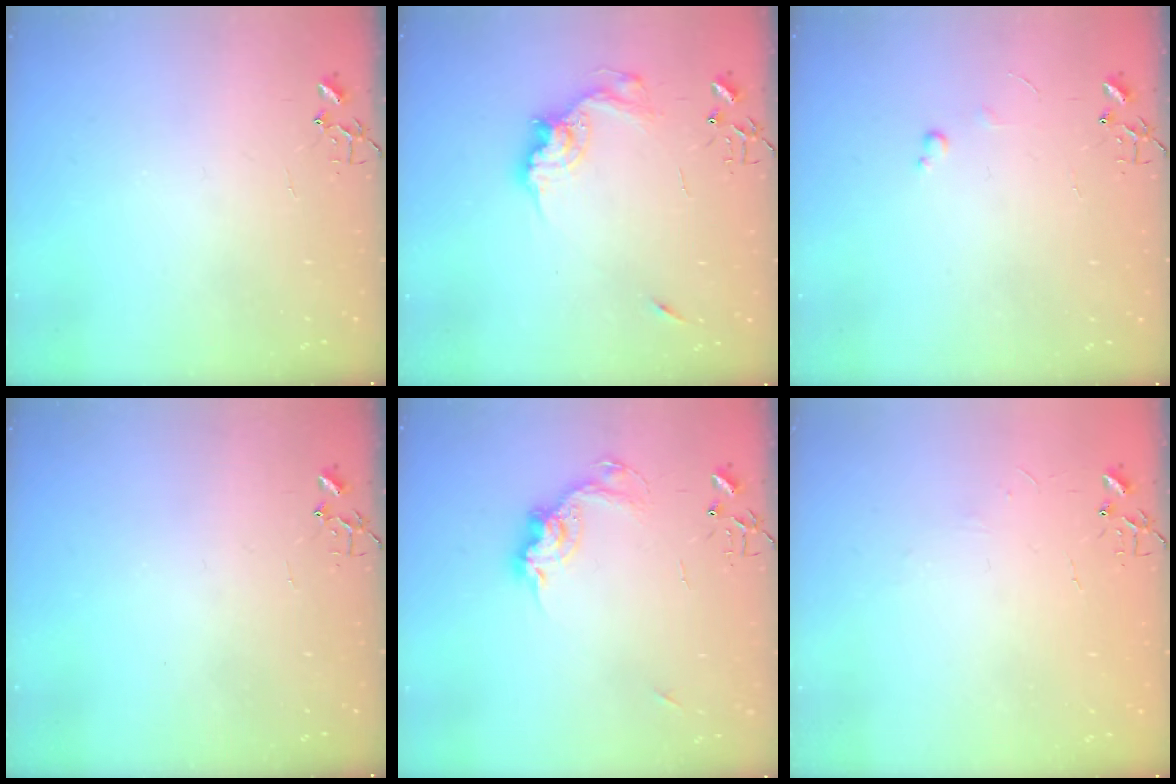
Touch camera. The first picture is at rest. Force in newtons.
{"total": 13.6, "press": 13.6, "slide": 1.0}
{"total": 3.3, "press": 3.3, "slide": 0.5}
{"total": 0.0}
{"total": 13.5, "press": 13.5, "slide": 0.7}
{"total": 2.7, "press": 2.7, "slide": 0.4}